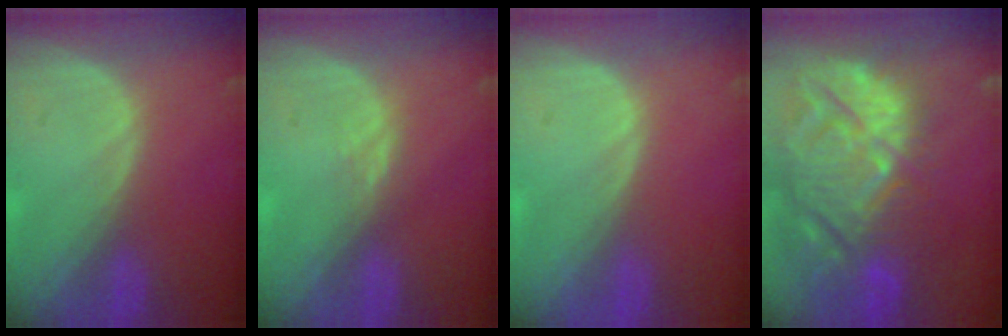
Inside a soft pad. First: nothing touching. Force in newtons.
{"total": 0.9, "press": 0.9, "slide": 0.4}
{"total": 0.0}
{"total": 15.1, "press": 12.9, "slide": 7.7}